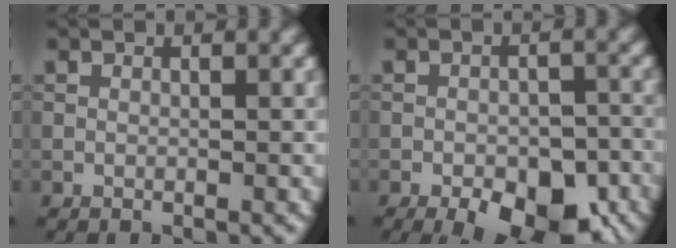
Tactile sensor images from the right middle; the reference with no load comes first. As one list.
[{"total": 8.7, "force": [-5.3, 3.6, 6.0], "torque": [-0.080, -0.011, -0.074]}]